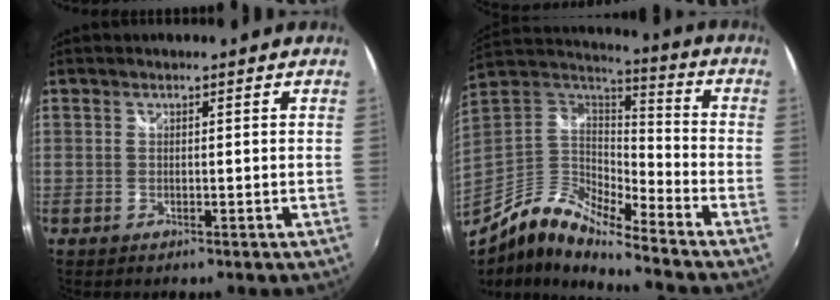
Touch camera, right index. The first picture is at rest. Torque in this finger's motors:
{"motor_torque": [-0.40, -0.87, 0.05, 0.01]}